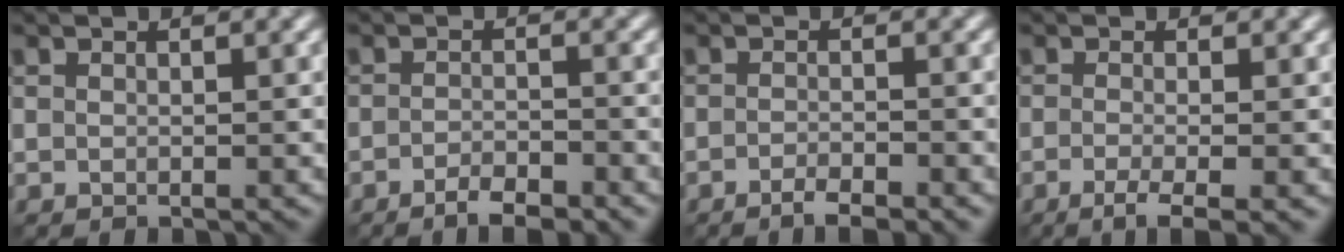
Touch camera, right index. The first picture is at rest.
{"total": 2.8, "force": [-2.0, 0.7, 1.8], "torque": [-0.032, 0.001, -0.038]}
{"total": 2.5, "force": [-1.7, 0.5, 1.7], "torque": [-0.027, -0.002, -0.034]}
{"total": 3.2, "force": [-1.4, 0.8, 2.8], "torque": [-0.045, -0.008, -0.032]}